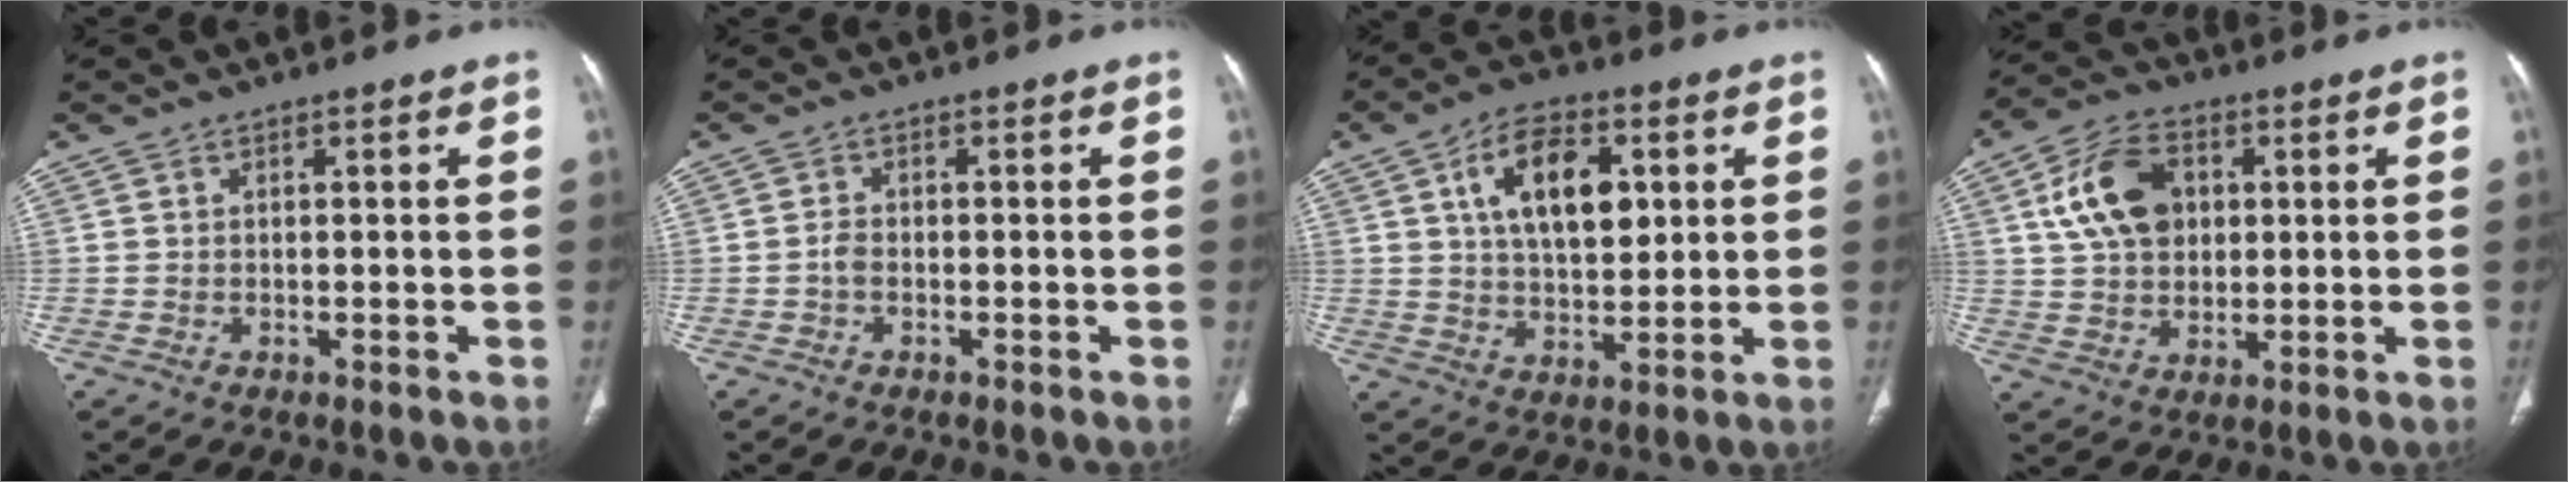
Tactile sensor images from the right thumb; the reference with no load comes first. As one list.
[{"total": 1.3, "force": [-0.5, 0.8, 0.9], "torque": [-0.019, 0.003, -0.013]}, {"total": 13.7, "force": [4.2, 7.7, 10.6], "torque": [-0.146, -0.011, 0.069]}, {"total": 12.5, "force": [3.2, 8.8, 8.3], "torque": [-0.128, 0.004, 0.056]}]